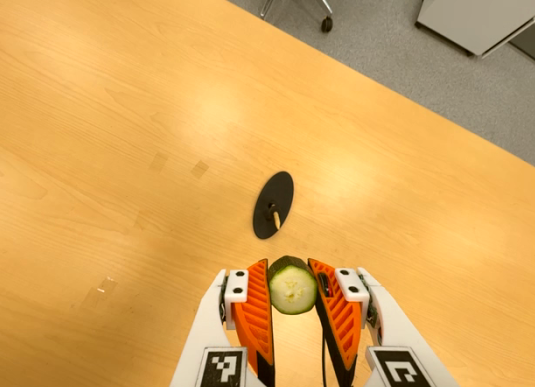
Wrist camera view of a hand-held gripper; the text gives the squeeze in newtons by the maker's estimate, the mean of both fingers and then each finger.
{"total": 9.1, "left": 8.5, "right": 9.7}